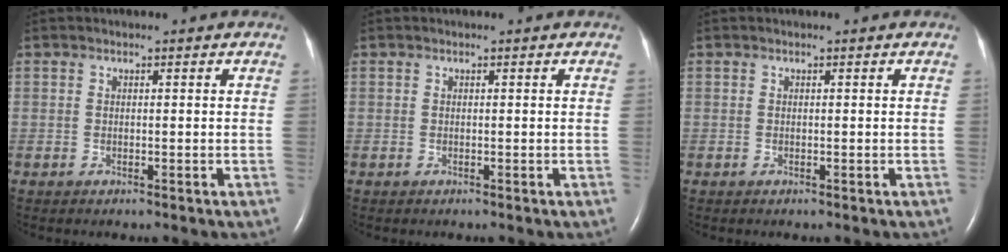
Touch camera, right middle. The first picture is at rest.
{"total": 0.0}
{"total": 0.0}